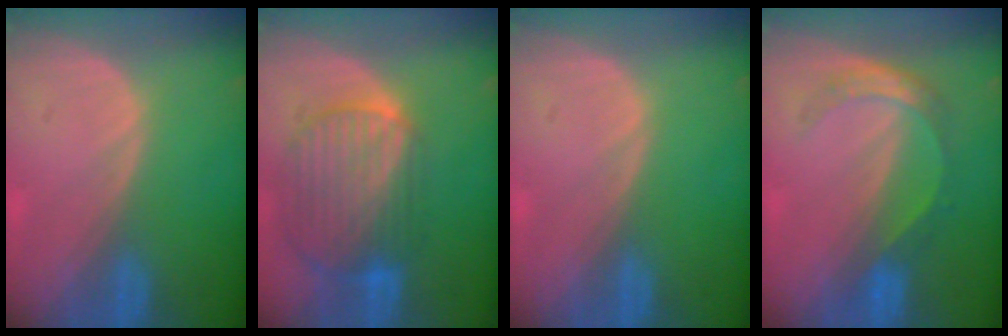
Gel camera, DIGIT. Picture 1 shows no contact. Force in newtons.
{"total": 10.3, "press": 8.6, "slide": 5.6}
{"total": 0.0}
{"total": 5.6, "press": 4.8, "slide": 2.8}